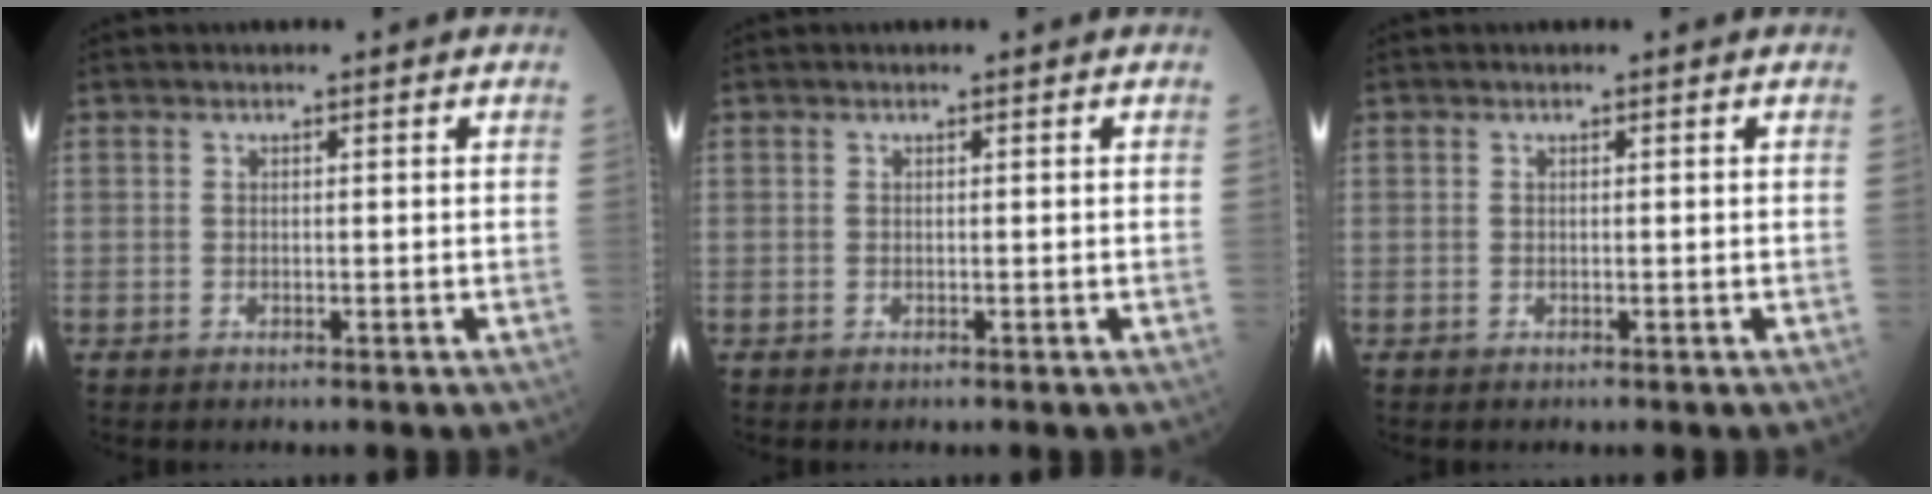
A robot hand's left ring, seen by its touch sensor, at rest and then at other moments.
{"total": 0.0}
{"total": 0.0}